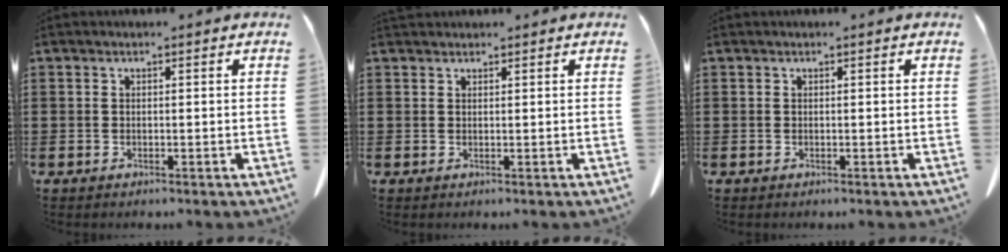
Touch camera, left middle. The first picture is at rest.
{"total": 0.8, "force": [0.8, 0.2, 0.0], "torque": [-0.003, -0.001, 0.016]}
{"total": 0.0}